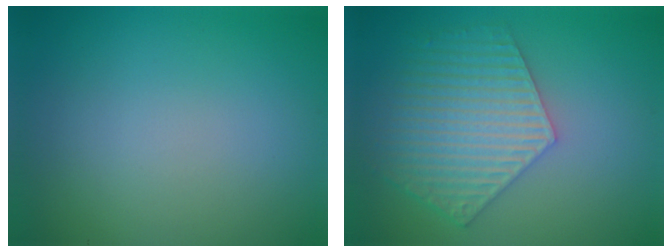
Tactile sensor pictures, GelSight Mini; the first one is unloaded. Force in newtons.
{"total": 6.1, "press": 4.7, "slide": 3.9}